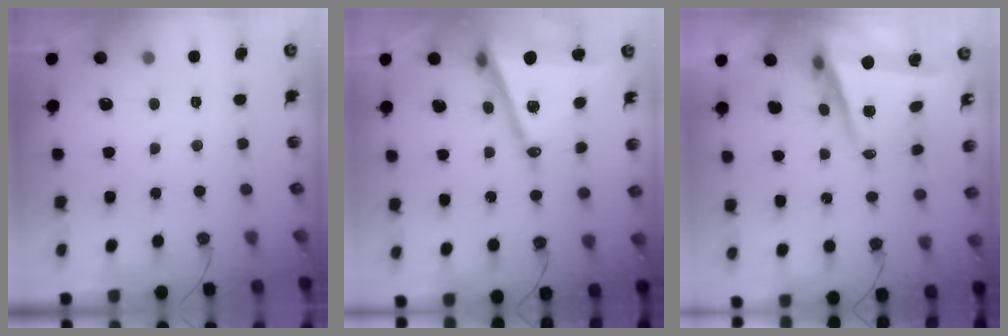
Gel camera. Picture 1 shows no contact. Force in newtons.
{"total": 18.2, "press": 17.8, "slide": 3.8}
{"total": 8.2, "press": 8.1, "slide": 1.4}